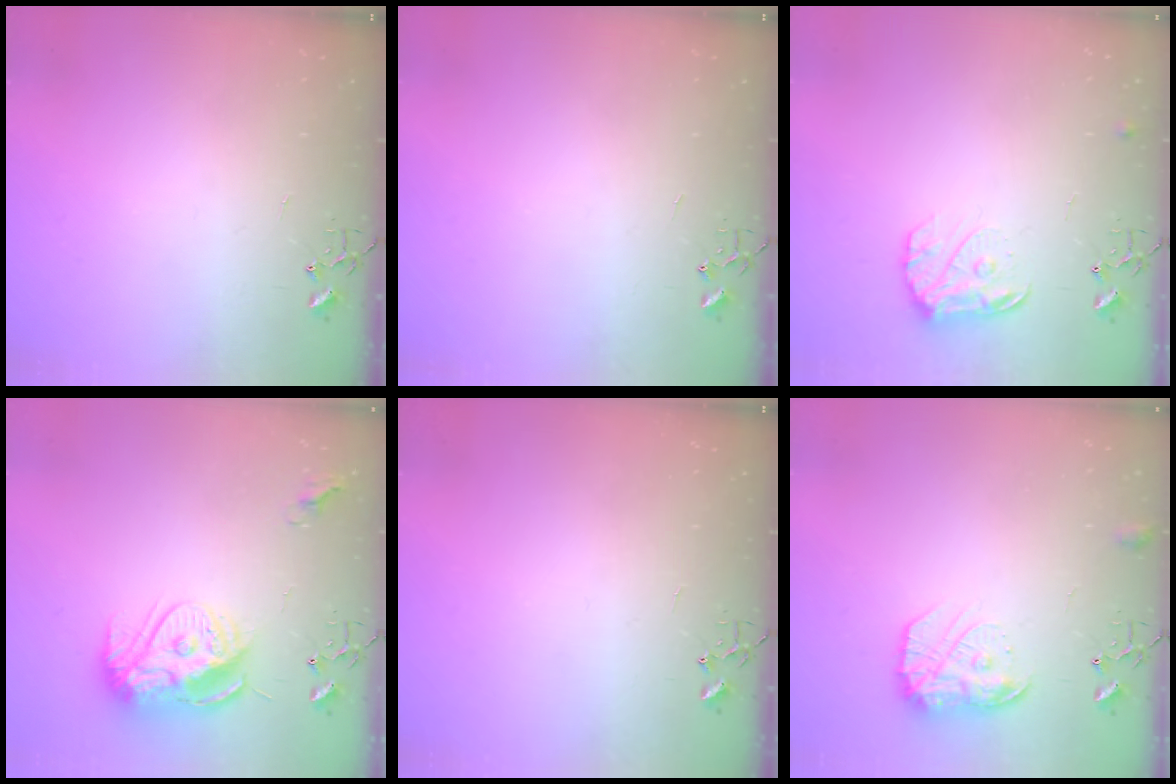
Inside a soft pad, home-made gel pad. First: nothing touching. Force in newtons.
{"total": 0.0}
{"total": 11.5, "press": 11.5, "slide": 0.6}
{"total": 15.6, "press": 15.6, "slide": 1.3}
{"total": 0.0}
{"total": 14.3, "press": 14.3, "slide": 0.9}